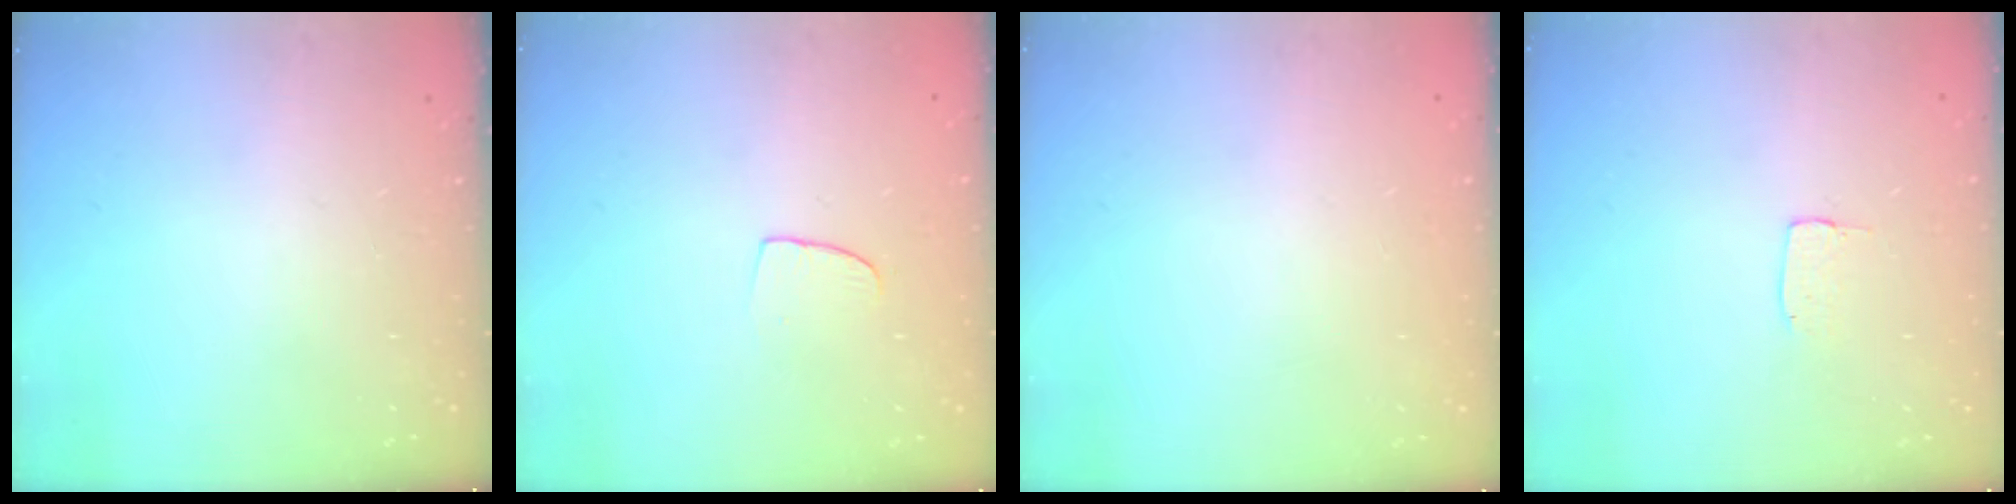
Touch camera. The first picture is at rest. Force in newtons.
{"total": 5.8, "press": 5.8, "slide": 0.4}
{"total": 0.0}
{"total": 3.1, "press": 3.1, "slide": 0.2}